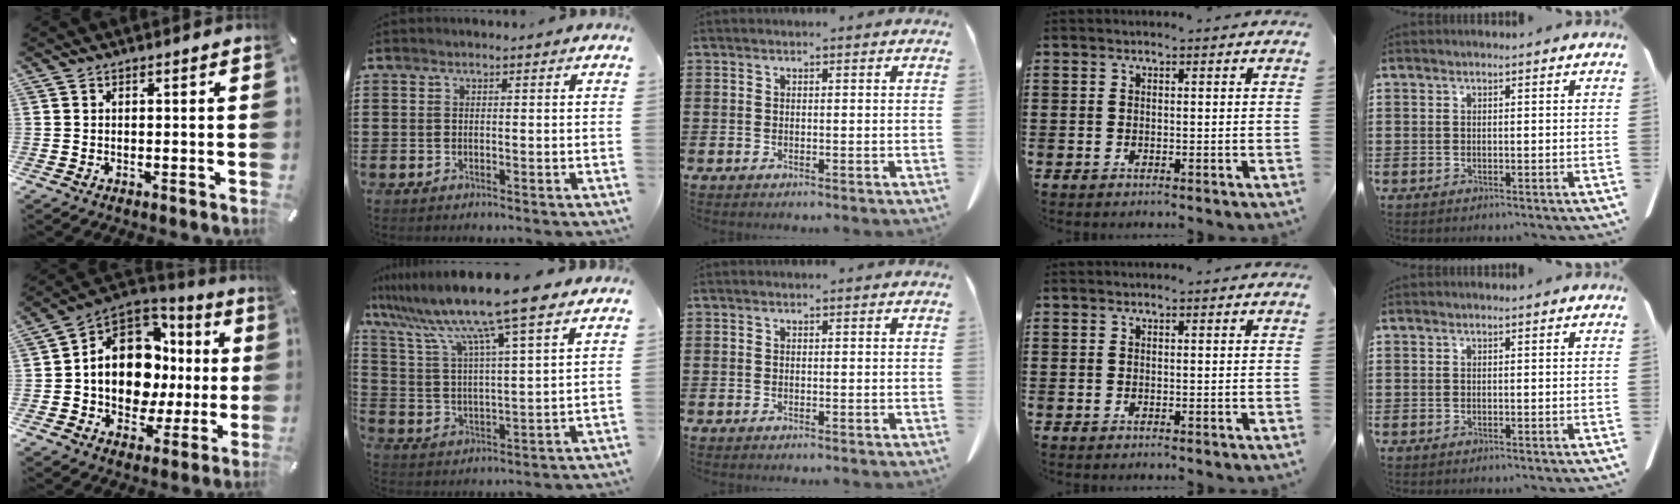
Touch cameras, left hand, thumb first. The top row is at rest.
{"thumb": {"total": 15.1, "force": [1.0, 11.8, 9.3], "torque": [-0.171, -0.016, 0.018]}, "index": {"total": 11.8, "force": [9.6, -0.7, 6.9], "torque": [-0.170, -0.054, 0.154]}}